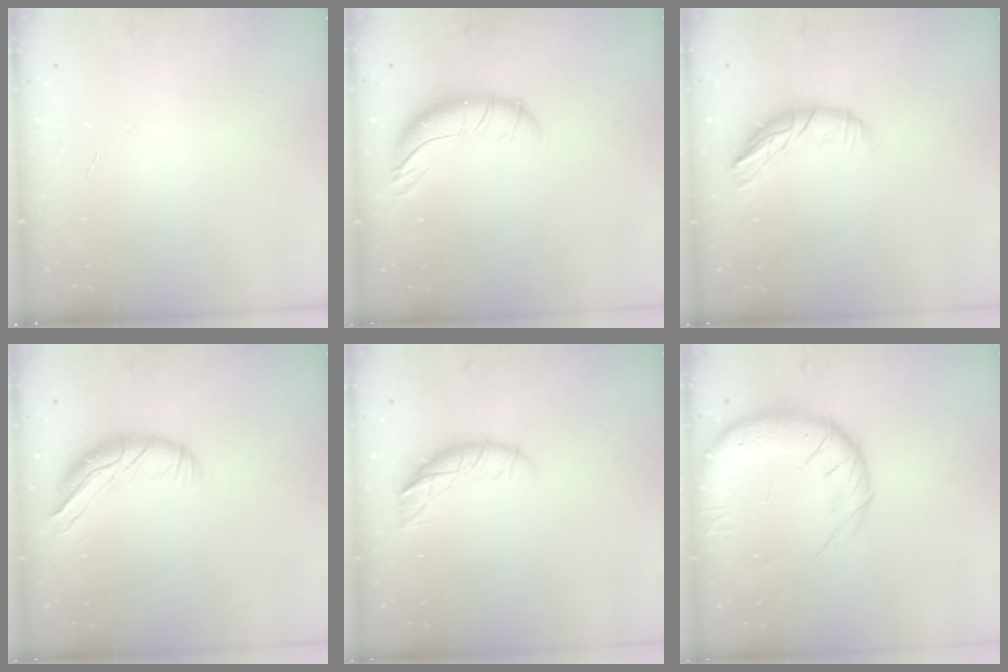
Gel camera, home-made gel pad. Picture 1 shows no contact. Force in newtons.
{"total": 10.9, "press": 10.7, "slide": 1.9}
{"total": 10.4, "press": 10.3, "slide": 1.5}
{"total": 9.8, "press": 9.5, "slide": 2.3}
{"total": 9.0, "press": 8.9, "slide": 0.8}
{"total": 14.8, "press": 14.3, "slide": 3.9}